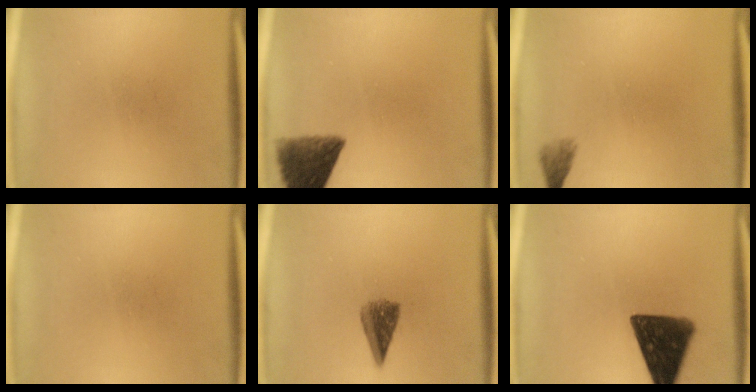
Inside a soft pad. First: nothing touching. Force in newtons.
{"total": 8.8}
{"total": 1.5}
{"total": 0.0}
{"total": 4.5}
{"total": 14.0}